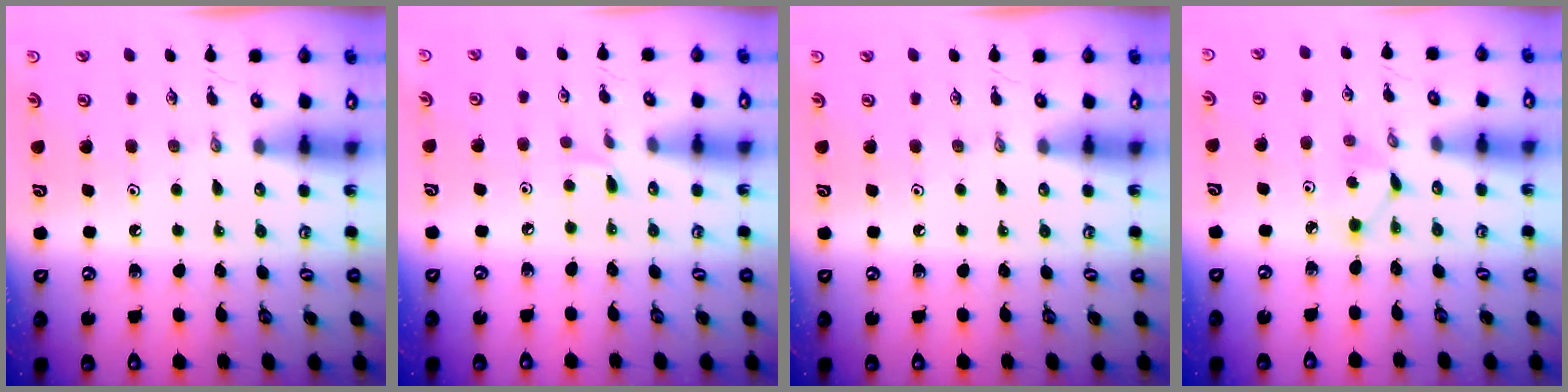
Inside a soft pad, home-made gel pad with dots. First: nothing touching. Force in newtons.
{"total": 2.4, "press": 2.4, "slide": 0.4}
{"total": 0.0}
{"total": 2.8, "press": 2.7, "slide": 0.3}